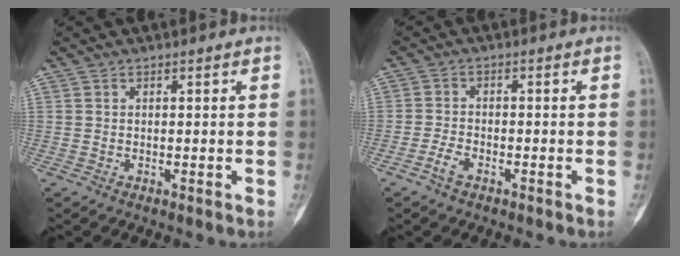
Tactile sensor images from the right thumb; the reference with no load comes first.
{"total": 2.9, "force": [-1.9, 1.3, 1.7], "torque": [-0.037, 0.010, -0.038]}